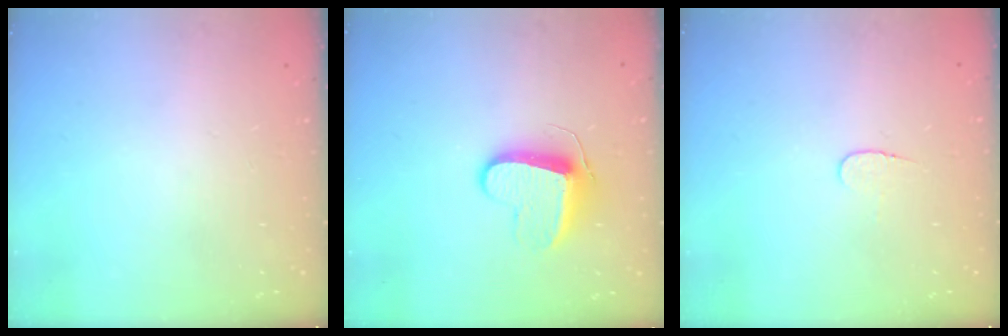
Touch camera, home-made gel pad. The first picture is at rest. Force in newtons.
{"total": 9.7, "press": 9.7, "slide": 0.4}
{"total": 4.0, "press": 4.0, "slide": 0.4}